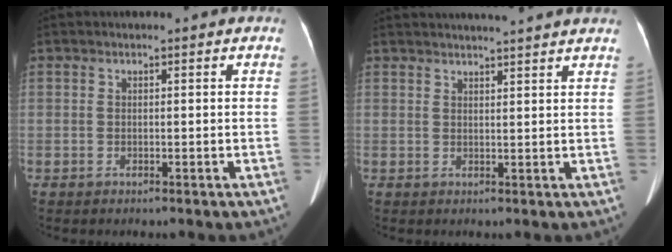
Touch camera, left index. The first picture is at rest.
{"total": 9.6, "force": [8.8, -0.2, 3.7], "torque": [-0.052, 0.023, 0.100]}